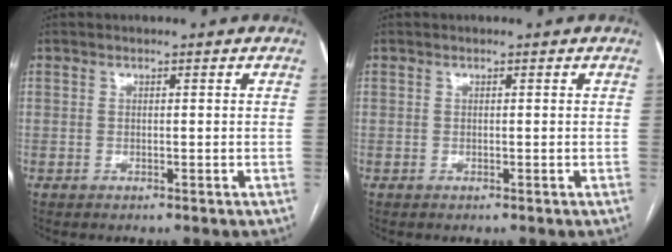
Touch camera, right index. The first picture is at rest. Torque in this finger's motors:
{"motor_torque": [0.00, 0.00, 0.00, 0.00]}